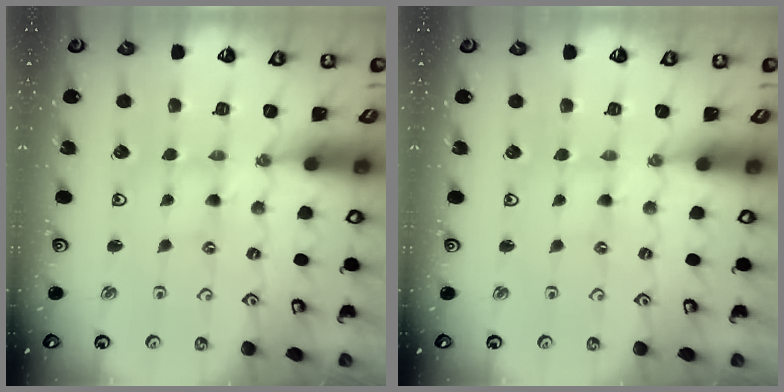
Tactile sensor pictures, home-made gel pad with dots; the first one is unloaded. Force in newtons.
{"total": 0.0}